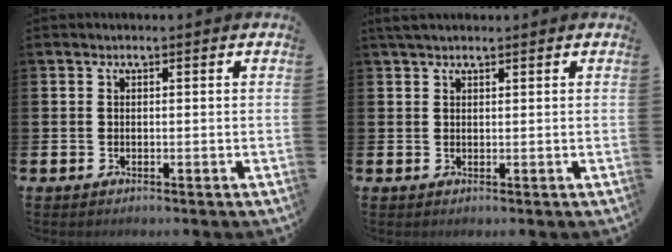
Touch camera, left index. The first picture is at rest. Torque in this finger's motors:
{"motor_torque": [-0.05, 0.03, -0.22, 0.02]}